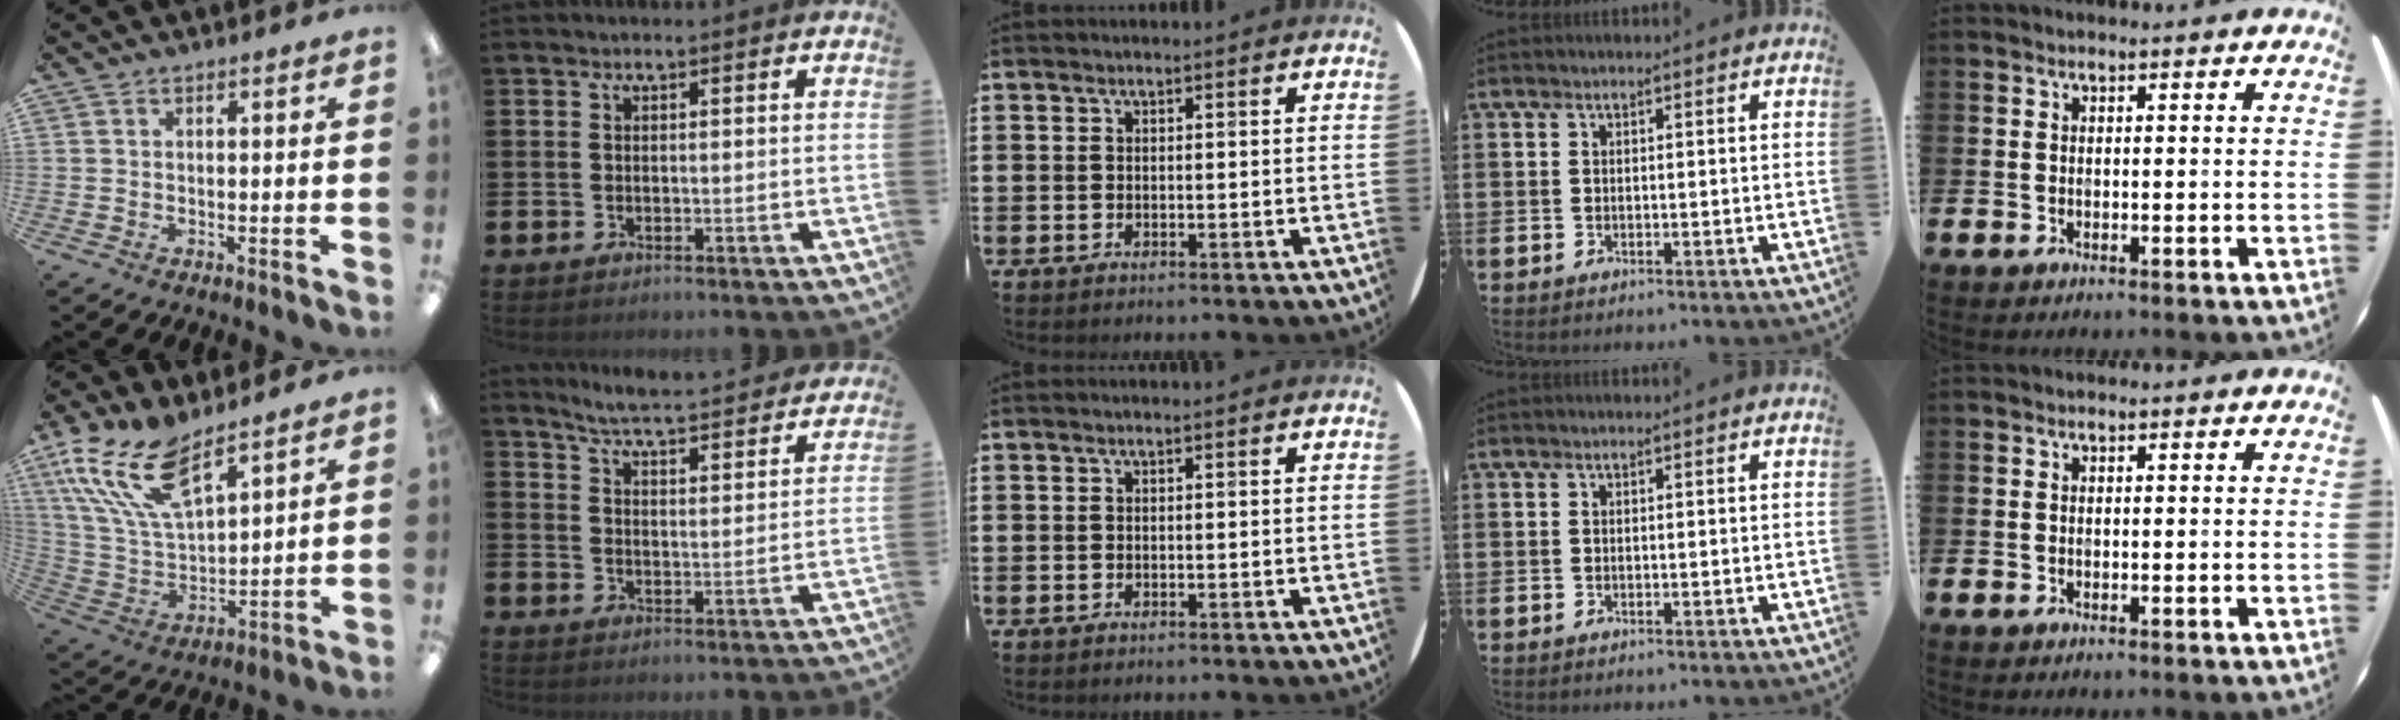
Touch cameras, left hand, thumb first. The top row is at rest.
{"thumb": {"total": 18.0, "force": [11.2, 7.9, 11.6], "torque": [-0.270, -0.045, 0.206]}, "index": {"total": 5.9, "force": [5.8, -0.2, 1.4], "torque": [-0.054, -0.046, 0.096]}}